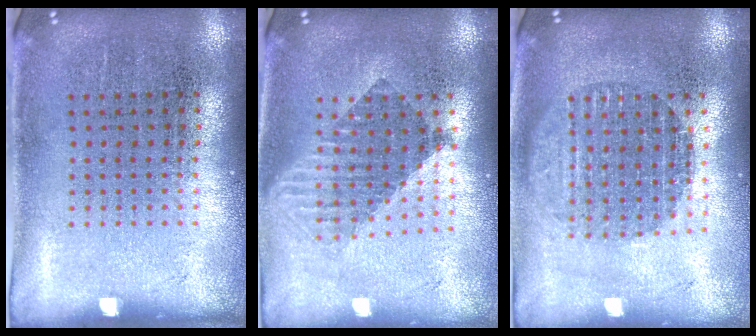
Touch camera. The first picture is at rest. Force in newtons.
{"total": 1.6, "press": 1.3, "slide": 0.9}
{"total": 1.8, "press": 1.5, "slide": 0.9}